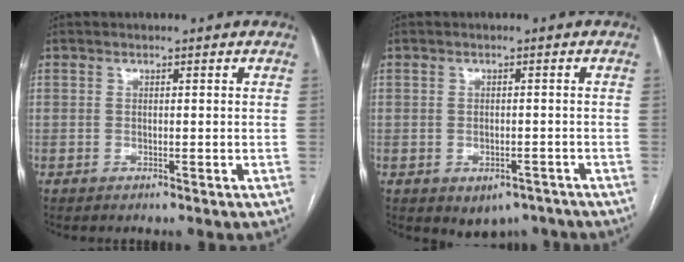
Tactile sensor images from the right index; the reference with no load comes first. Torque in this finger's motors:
{"motor_torque": [0.60, -0.23, 0.13, 0.03]}